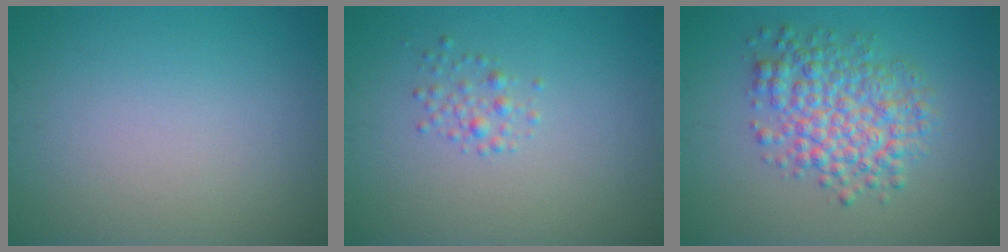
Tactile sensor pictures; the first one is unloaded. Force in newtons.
{"total": 1.3, "press": 1.3, "slide": 0.0}
{"total": 5.6, "press": 5.6, "slide": 0.1}